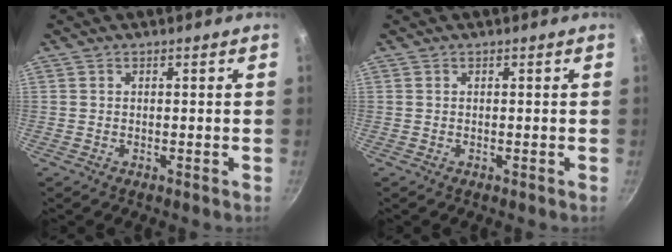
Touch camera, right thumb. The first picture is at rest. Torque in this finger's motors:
{"motor_torque": [-0.16, 0.16, -0.05, 0.32, 0.00]}